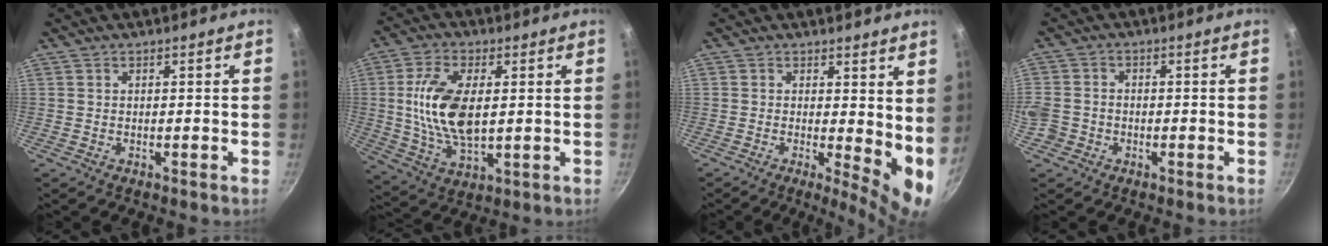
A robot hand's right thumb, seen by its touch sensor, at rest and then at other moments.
{"total": 13.9, "force": [1.5, 7.2, 11.8], "torque": [-0.222, -0.002, 0.032]}
{"total": 7.5, "force": [0.9, 2.6, 7.0], "torque": [-0.087, -0.026, 0.012]}
{"total": 6.5, "force": [-2.0, 5.5, 2.8], "torque": [-0.062, 0.018, -0.042]}